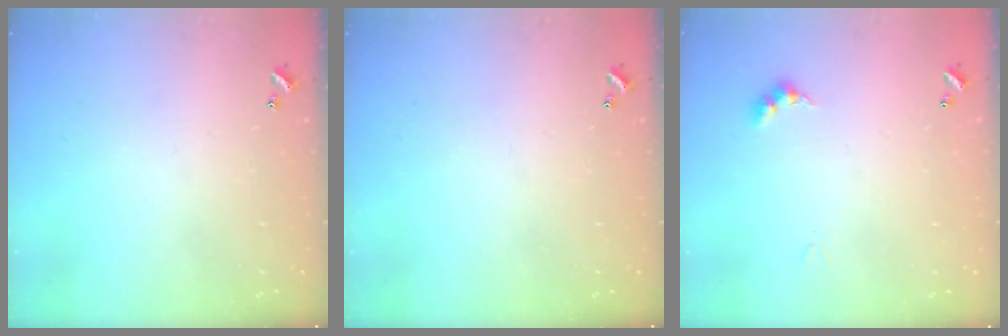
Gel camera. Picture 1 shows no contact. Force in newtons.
{"total": 0.0}
{"total": 2.8, "press": 2.8, "slide": 0.5}